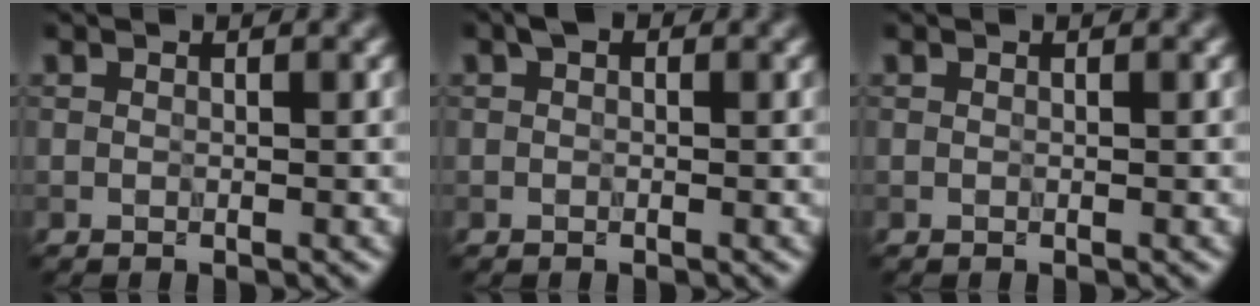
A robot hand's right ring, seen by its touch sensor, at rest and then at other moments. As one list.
[{"total": 0.8, "force": [0.3, 0.5, 0.5], "torque": [-0.006, 0.001, 0.001]}, {"total": 0.0}]